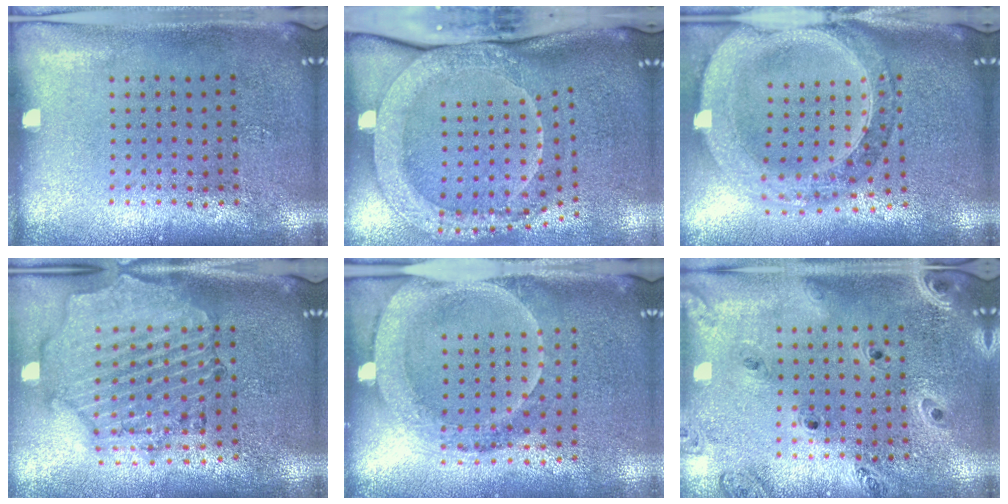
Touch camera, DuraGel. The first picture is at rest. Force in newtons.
{"total": 2.7, "press": 2.3, "slide": 1.5}
{"total": 2.2, "press": 2.0, "slide": 0.9}
{"total": 1.7, "press": 1.6, "slide": 0.3}
{"total": 1.8, "press": 1.7, "slide": 0.7}
{"total": 1.4, "press": 1.4, "slide": 0.1}